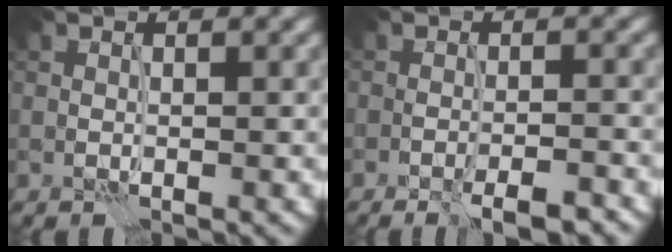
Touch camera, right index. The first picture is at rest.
{"total": 4.4, "force": [-3.1, 0.8, 3.0], "torque": [-0.038, 0.007, -0.043]}